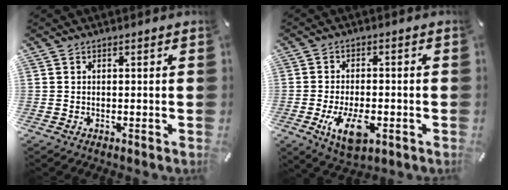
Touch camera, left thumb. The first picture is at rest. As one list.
[{"total": 9.3, "force": [-3.2, 4.9, 7.3], "torque": [-0.142, -0.006, -0.059]}]